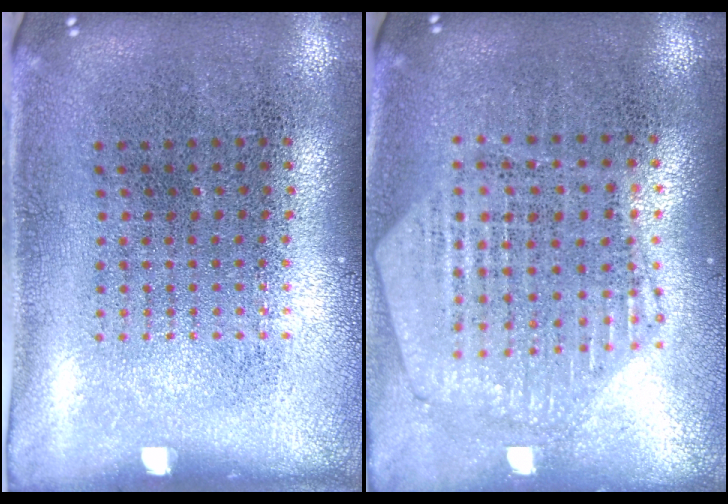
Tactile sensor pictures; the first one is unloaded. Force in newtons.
{"total": 1.3, "press": 1.2, "slide": 0.2}